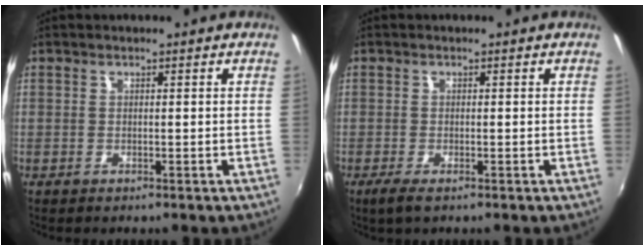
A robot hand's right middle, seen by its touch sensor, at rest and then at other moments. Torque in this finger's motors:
{"motor_torque": [0.46, -0.45, 0.00, 0.00]}